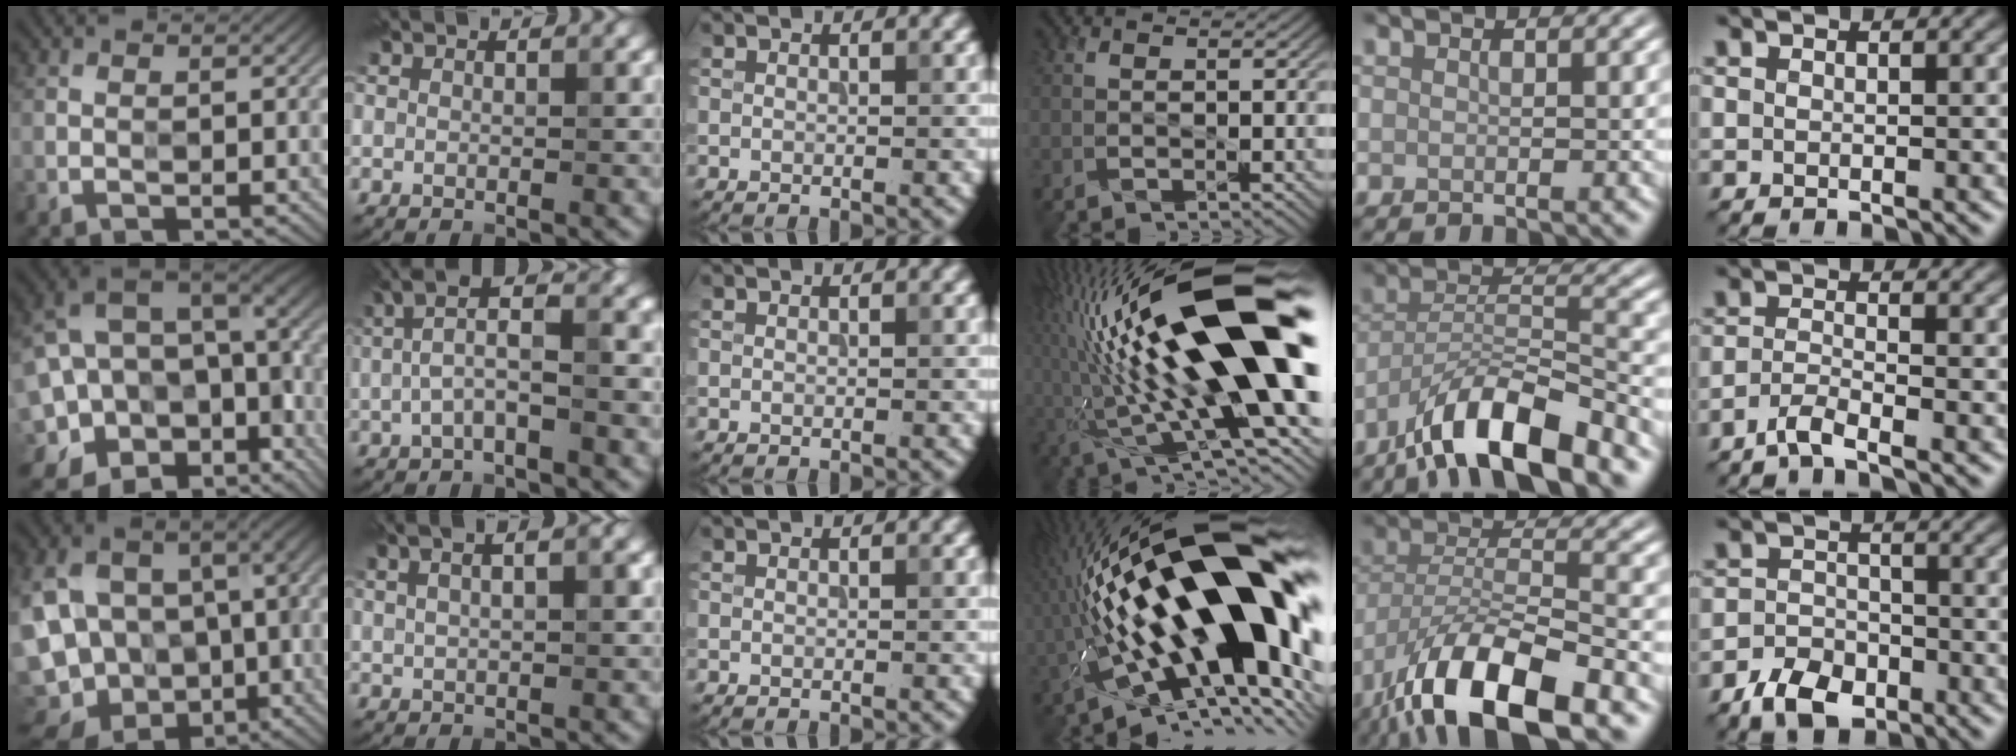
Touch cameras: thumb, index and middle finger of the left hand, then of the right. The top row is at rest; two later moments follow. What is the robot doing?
{"motion": "wipe", "object": "glass cup"}